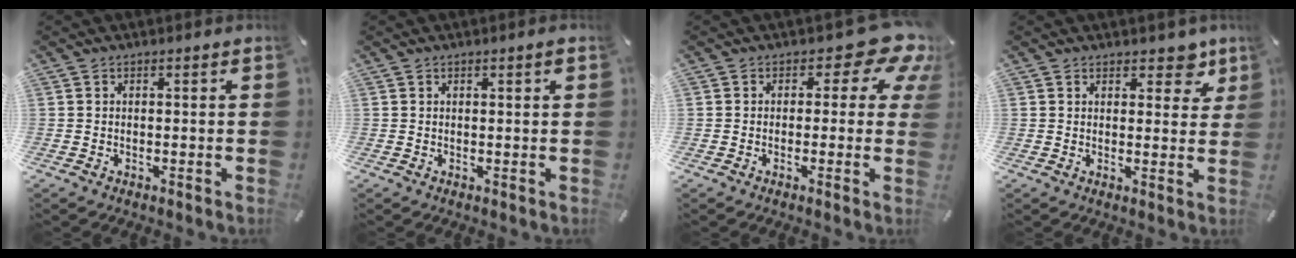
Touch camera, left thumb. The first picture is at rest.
{"total": 0.9, "force": [0.5, 0.1, 0.7], "torque": [-0.015, 0.000, 0.008]}
{"total": 8.7, "force": [3.4, 4.4, 6.7], "torque": [-0.082, -0.020, 0.056]}
{"total": 6.2, "force": [4.0, 3.7, 2.8], "torque": [-0.003, -0.023, 0.062]}